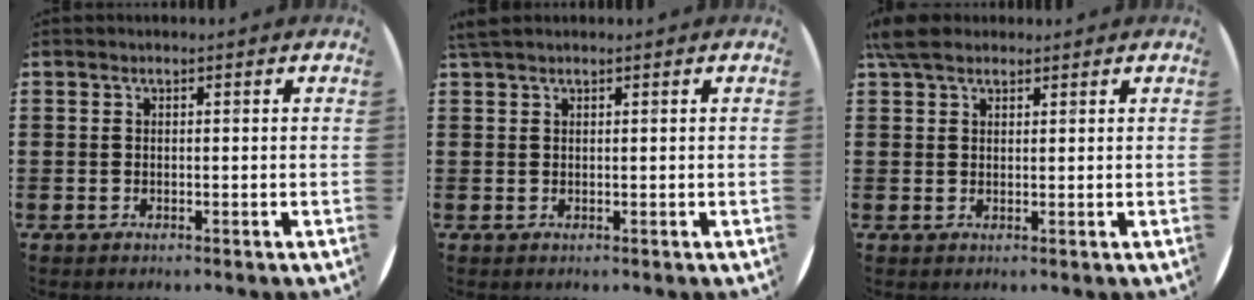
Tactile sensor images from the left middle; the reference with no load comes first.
{"total": 1.0, "force": [0.9, 0.1, 0.3], "torque": [-0.008, 0.003, 0.017]}
{"total": 3.4, "force": [2.7, 1.4, 1.4], "torque": [-0.026, 0.003, 0.051]}